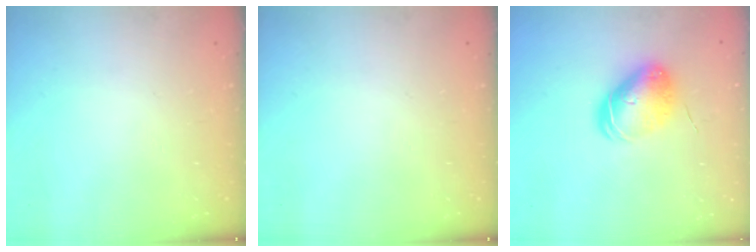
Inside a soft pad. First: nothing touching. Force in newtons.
{"total": 0.0}
{"total": 9.1, "press": 9.0, "slide": 1.1}